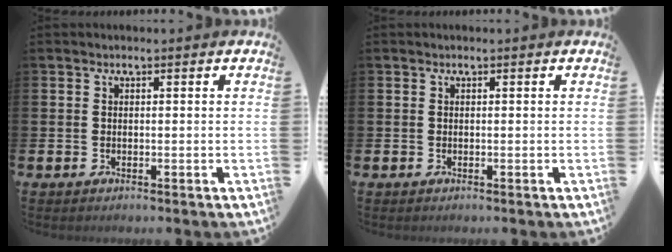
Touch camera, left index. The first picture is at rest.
{"total": 0.0}